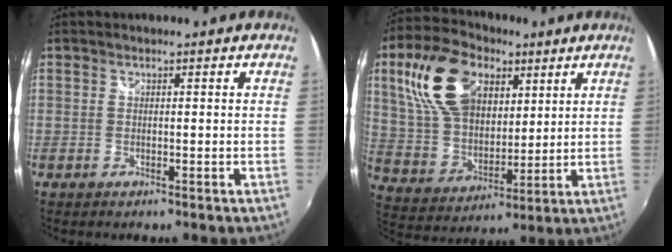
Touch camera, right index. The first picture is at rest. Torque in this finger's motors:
{"motor_torque": [1.54, 0.60, 0.90, 0.16]}